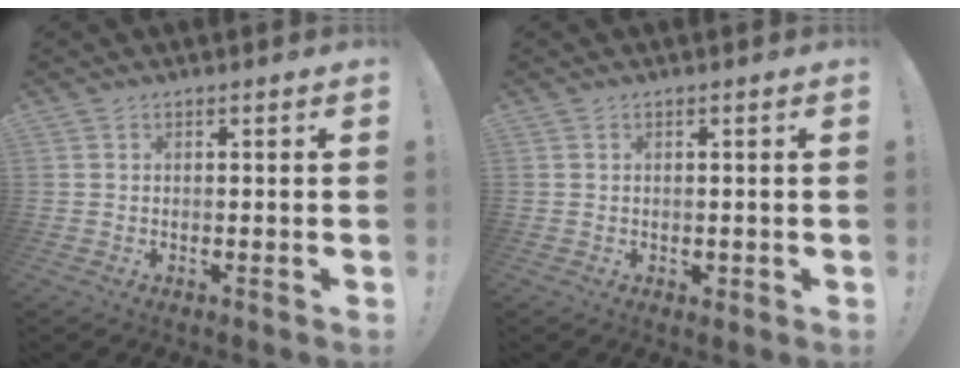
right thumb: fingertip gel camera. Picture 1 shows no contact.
{"total": 0.9, "force": [0.0, 0.8, 0.4], "torque": [-0.001, 0.001, 0.000]}